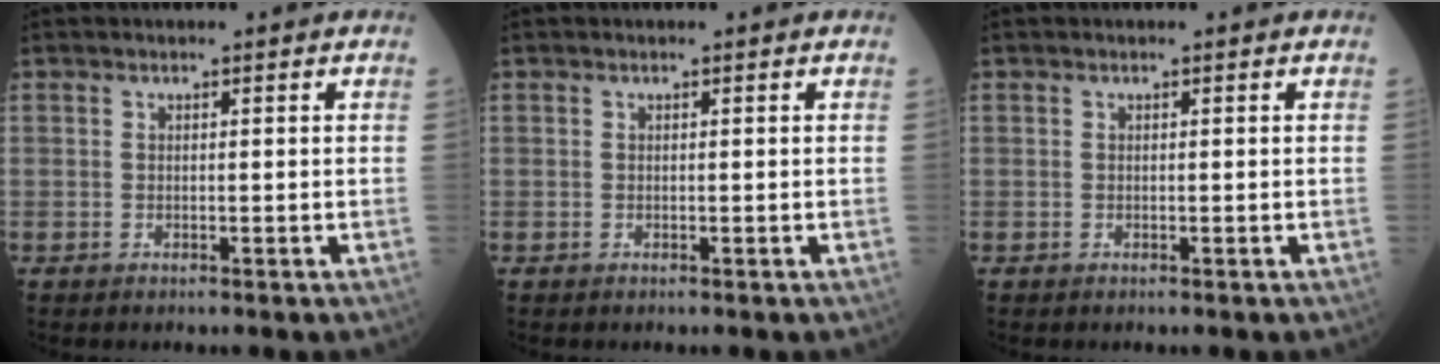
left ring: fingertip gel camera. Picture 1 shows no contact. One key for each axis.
{"total": 0.0}
{"total": 0.0}